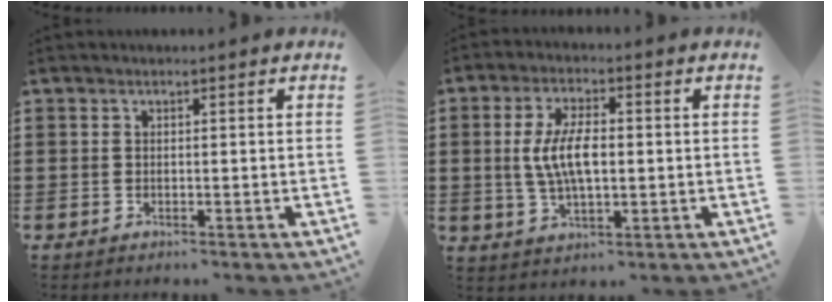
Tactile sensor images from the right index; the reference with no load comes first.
{"total": 7.2, "force": [0.2, 2.8, 6.6], "torque": [-0.145, 0.001, -0.005]}